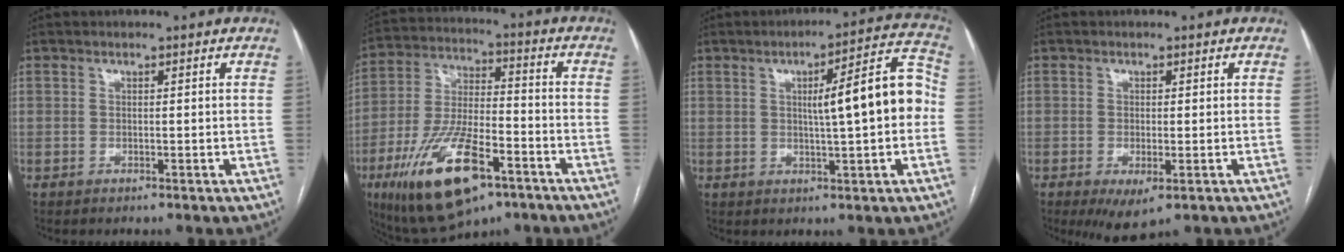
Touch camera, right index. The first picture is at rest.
{"total": 18.6, "force": [-9.5, 6.7, 14.5], "torque": [-0.300, -0.009, -0.159]}
{"total": 11.5, "force": [0.4, 1.4, 11.4], "torque": [-0.149, 0.033, 0.005]}
{"total": 4.6, "force": [-2.2, 1.6, 3.8], "torque": [-0.058, -0.012, -0.024]}